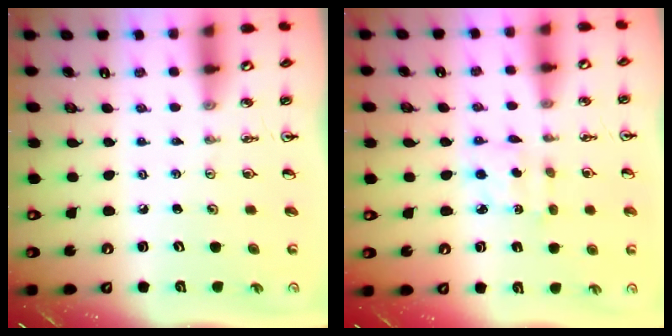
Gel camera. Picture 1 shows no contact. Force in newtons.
{"total": 2.0, "press": 2.0, "slide": 0.2}